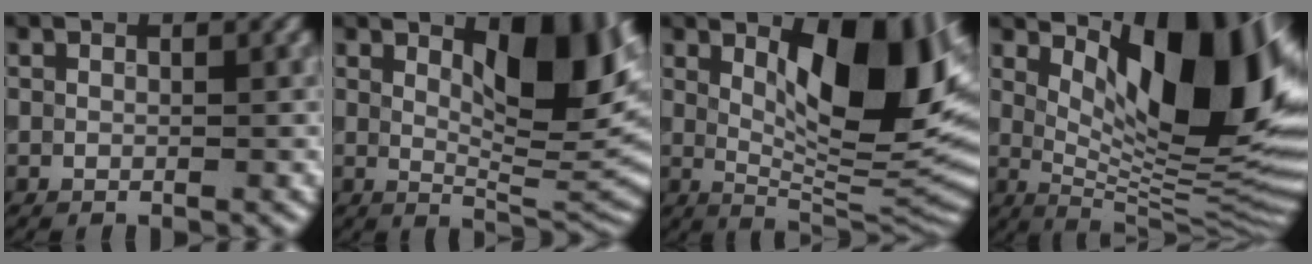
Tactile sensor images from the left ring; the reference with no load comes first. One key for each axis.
{"total": 9.8, "fx": 3.2, "fy": 3.5, "fz": 8.5, "tx": -0.116, "ty": 0.000, "tz": 0.052}
{"total": 12.0, "fx": 3.4, "fy": 4.4, "fz": 10.7, "tx": -0.145, "ty": -0.001, "tz": 0.058}
{"total": 14.4, "fx": 4.9, "fy": 5.4, "fz": 12.5, "tx": -0.158, "ty": -0.004, "tz": 0.079}